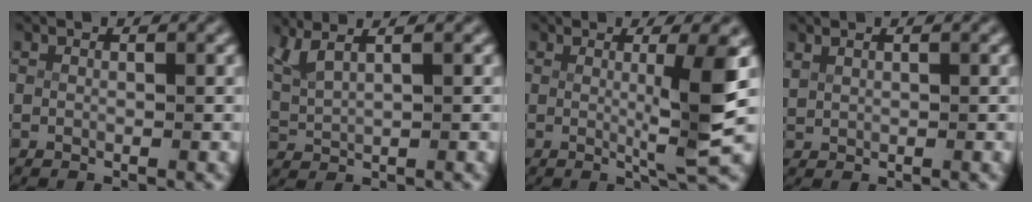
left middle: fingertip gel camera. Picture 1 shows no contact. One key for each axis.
{"total": 4.0, "fx": 2.0, "fy": 2.0, "fz": 2.9, "tx": -0.074, "ty": 0.001, "tz": 0.044}
{"total": 5.3, "fx": 0.3, "fy": 0.2, "fz": 5.3, "tx": -0.079, "ty": -0.014, "tz": 0.007}
{"total": 0.9, "fx": 0.7, "fy": 0.4, "fz": 0.4, "tx": -0.015, "ty": -0.001, "tz": 0.023}